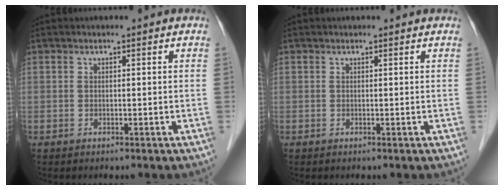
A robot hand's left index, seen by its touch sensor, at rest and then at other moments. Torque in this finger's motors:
{"motor_torque": [0.03, -0.07, -0.01, -0.01]}